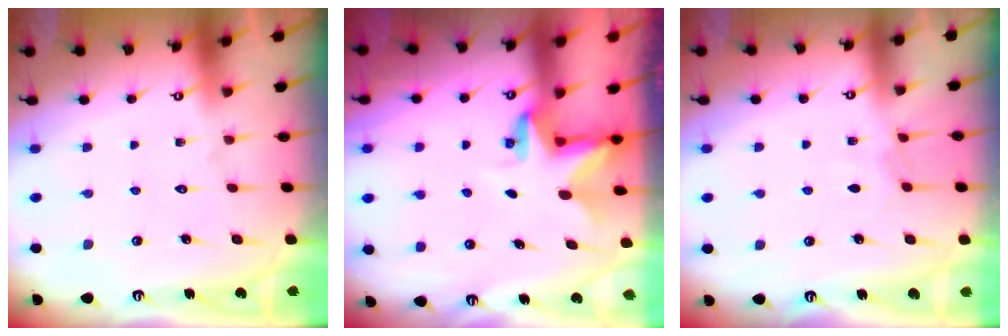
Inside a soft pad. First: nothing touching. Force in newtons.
{"total": 2.8, "press": 2.8, "slide": 0.2}
{"total": 3.2, "press": 3.2, "slide": 0.5}